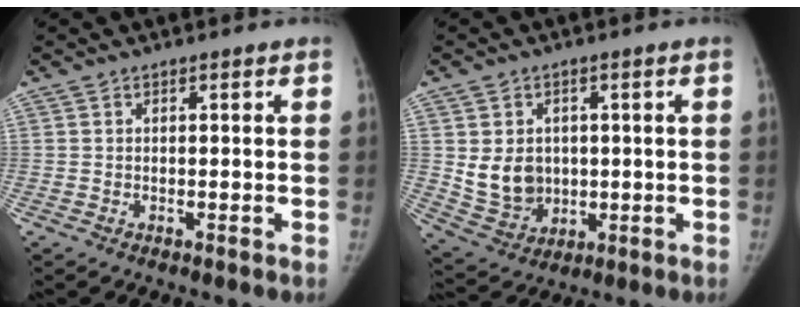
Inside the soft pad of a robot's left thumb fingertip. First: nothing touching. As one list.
[{"total": 9.0, "force": [0.8, 7.4, 5.0], "torque": [-0.059, -0.013, 0.035]}]